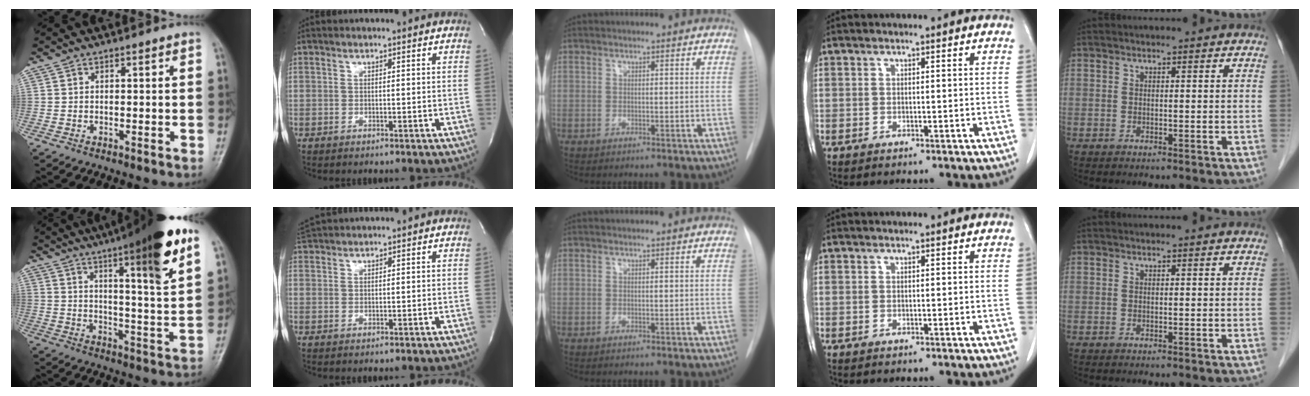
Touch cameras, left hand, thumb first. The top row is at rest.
{"thumb": {"total": 21.7, "force": [12.0, 3.0, 17.8], "torque": [-0.242, -0.040, 0.177]}, "index": {"total": 3.2, "force": [3.2, -0.4, 0.6], "torque": [-0.011, 0.025, 0.064]}}